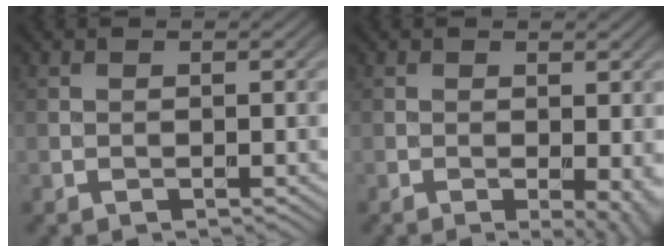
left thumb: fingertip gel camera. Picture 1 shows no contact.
{"total": 3.4, "force": [-0.6, 0.7, 3.3], "torque": [-0.044, -0.008, -0.009]}